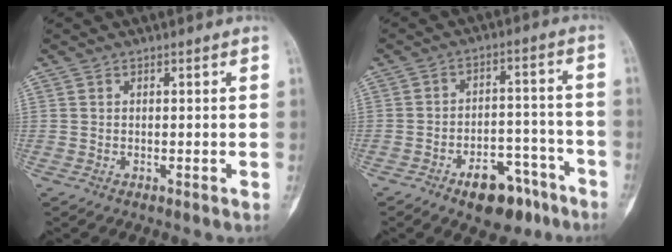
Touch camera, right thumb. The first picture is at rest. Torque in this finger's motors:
{"motor_torque": [1.43, 0.98, 0.60, -0.77, 0.17]}